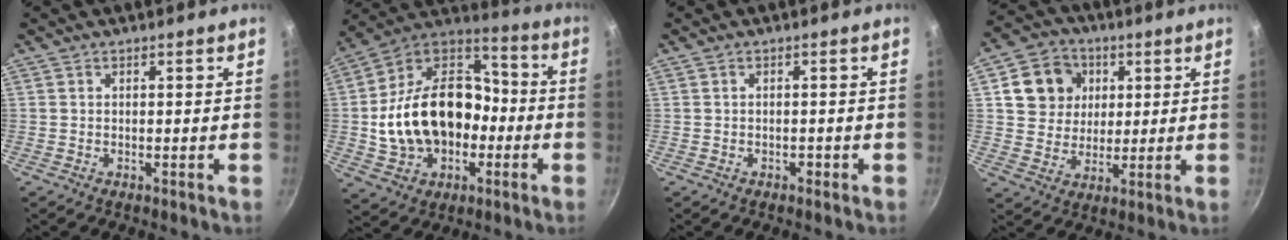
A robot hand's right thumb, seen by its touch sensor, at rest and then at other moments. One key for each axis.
{"total": 23.5, "fx": -3.3, "fy": 16.9, "fz": 16.0, "tx": -0.255, "ty": 0.068, "tz": -0.053}
{"total": 0.7, "fx": -0.4, "fy": 0.5, "fz": 0.3, "tx": -0.002, "ty": 0.008, "tz": -0.004}
{"total": 11.1, "fx": 3.4, "fy": 9.7, "fz": 4.2, "tx": -0.048, "ty": 0.005, "tz": 0.055}